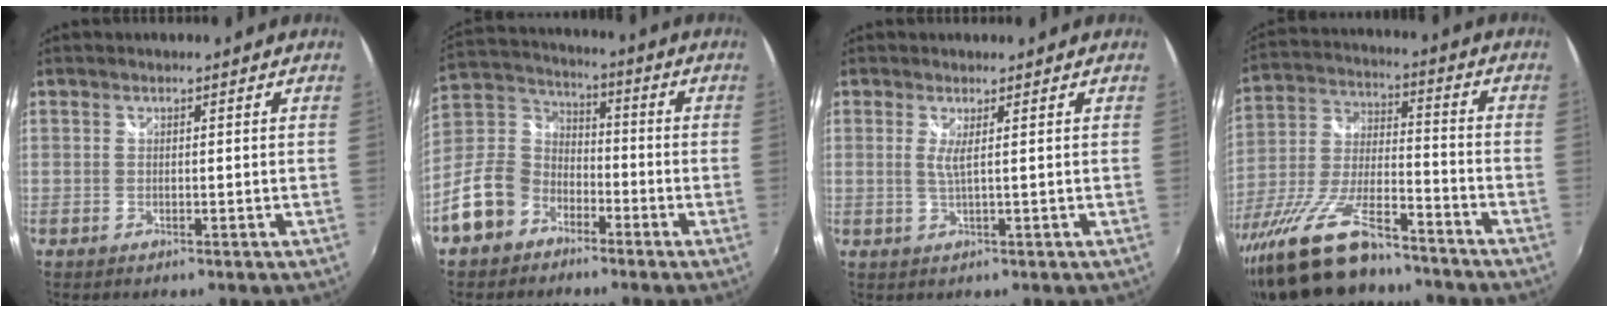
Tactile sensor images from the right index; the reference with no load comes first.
{"total": 14.5, "force": [-8.0, 10.8, 5.4], "torque": [-0.144, 0.035, -0.142]}
{"total": 1.8, "force": [0.5, -0.4, 1.7], "torque": [-0.033, -0.006, 0.006]}
{"total": 20.3, "force": [-15.4, 6.0, 11.9], "torque": [-0.249, -0.033, -0.267]}